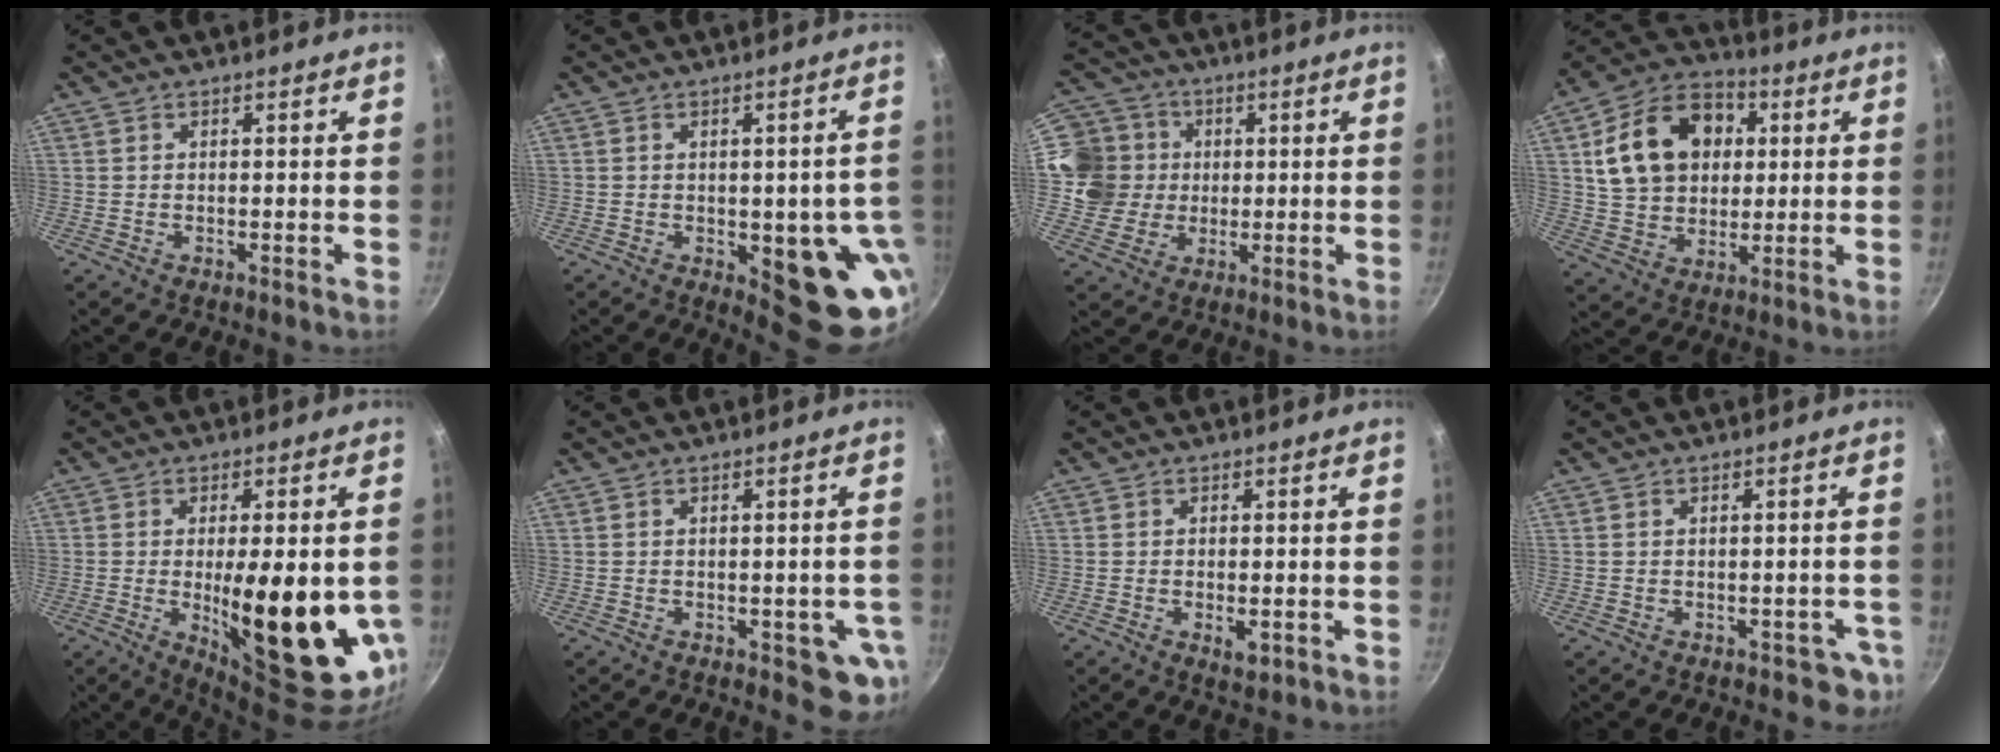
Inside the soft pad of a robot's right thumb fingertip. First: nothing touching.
{"total": 13.8, "force": [-2.4, 5.8, 12.3], "torque": [-0.097, -0.006, -0.023]}
{"total": 11.5, "force": [1.0, 11.0, 3.3], "torque": [-0.034, 0.017, 0.012]}
{"total": 18.5, "force": [4.0, 13.9, 11.6], "torque": [-0.173, 0.016, 0.064]}
{"total": 20.7, "force": [-2.7, 6.9, 19.3], "torque": [-0.253, -0.021, -0.026]}
{"total": 6.4, "force": [-1.4, 3.1, 5.4], "torque": [-0.037, 0.005, -0.012]}
{"total": 3.1, "force": [-0.8, 1.5, 2.6], "torque": [-0.041, -0.006, -0.010]}
{"total": 3.8, "force": [-1.2, 2.6, 2.5], "torque": [0.001, 0.018, 0.002]}